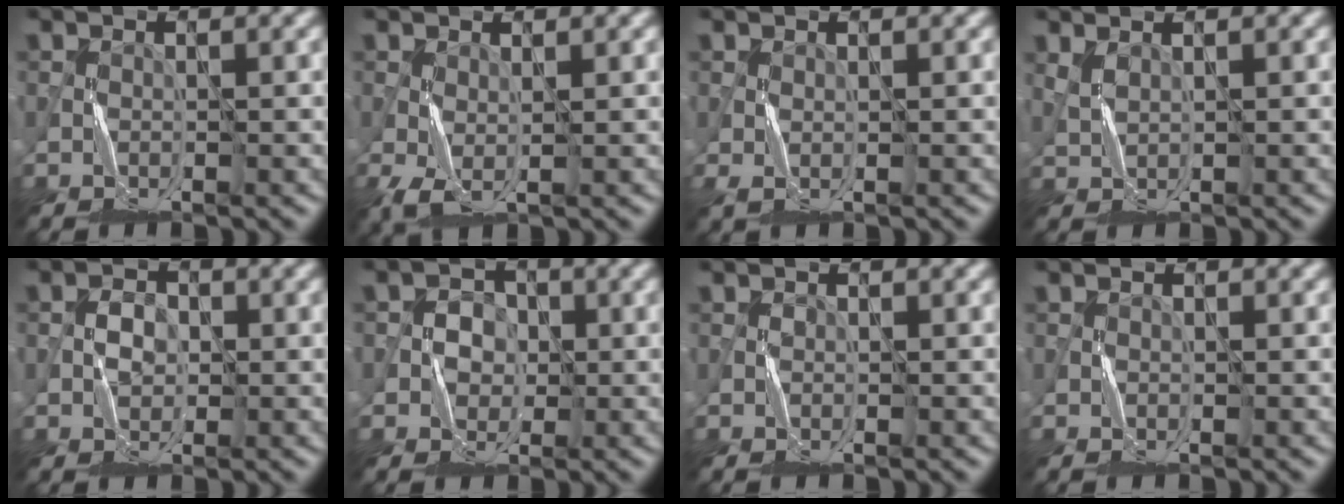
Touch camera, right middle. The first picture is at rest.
{"total": 1.8, "force": [-0.1, 0.8, 1.6], "torque": [-0.049, -0.003, 0.000]}
{"total": 0.8, "force": [0.3, 0.3, 0.7], "torque": [-0.022, -0.002, 0.008]}
{"total": 1.2, "force": [1.0, 0.4, 0.6], "torque": [-0.021, -0.001, 0.025]}
{"total": 1.8, "force": [-0.2, 1.4, 1.0], "torque": [-0.017, 0.004, -0.006]}
{"total": 2.1, "force": [-0.3, 2.1, 0.6], "torque": [-0.002, 0.004, -0.009]}
{"total": 0.0}
{"total": 0.0}